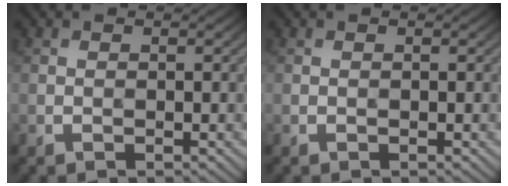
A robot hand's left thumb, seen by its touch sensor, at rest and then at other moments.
{"total": 0.0}